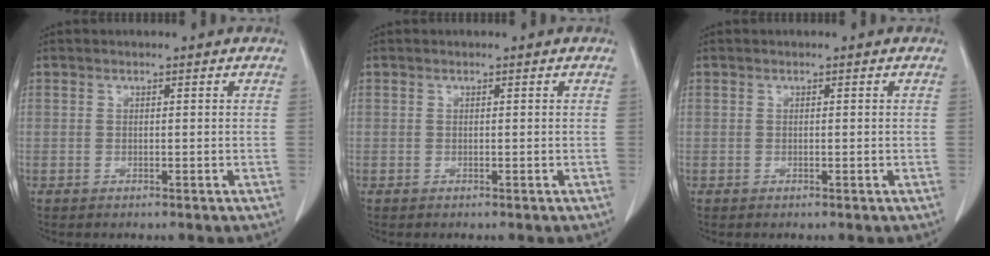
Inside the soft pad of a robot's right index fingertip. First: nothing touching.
{"total": 0.0}
{"total": 0.0}